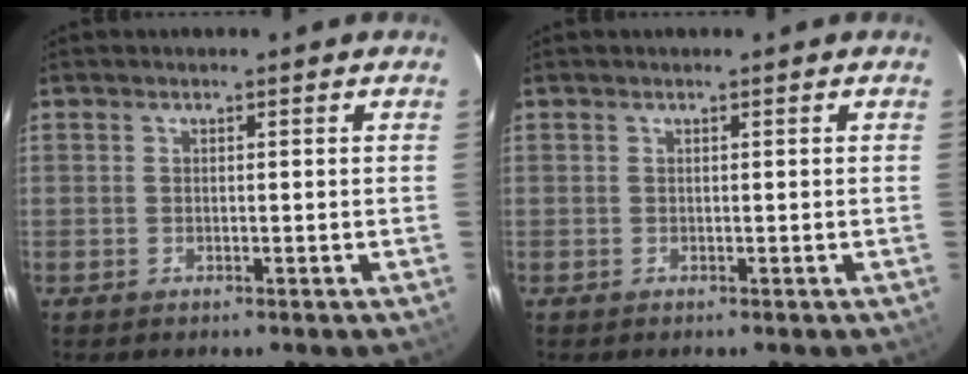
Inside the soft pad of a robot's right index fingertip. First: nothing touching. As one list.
[{"total": 0.0}]